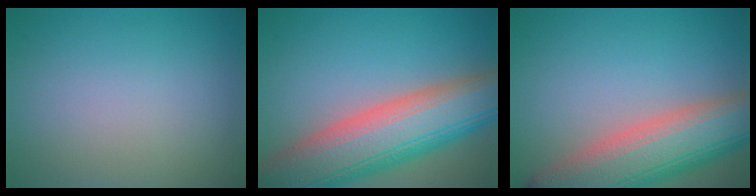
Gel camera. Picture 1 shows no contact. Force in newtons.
{"total": 12.4, "press": 12.4, "slide": 0.8}
{"total": 10.3, "press": 10.3, "slide": 0.5}